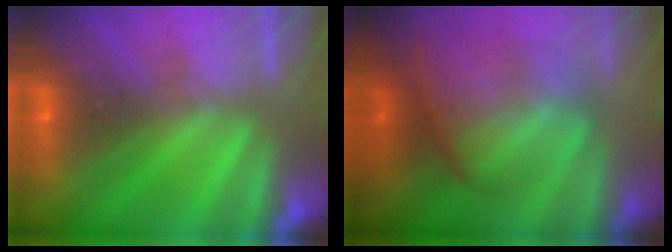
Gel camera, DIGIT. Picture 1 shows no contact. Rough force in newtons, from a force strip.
{"total": 8.5}